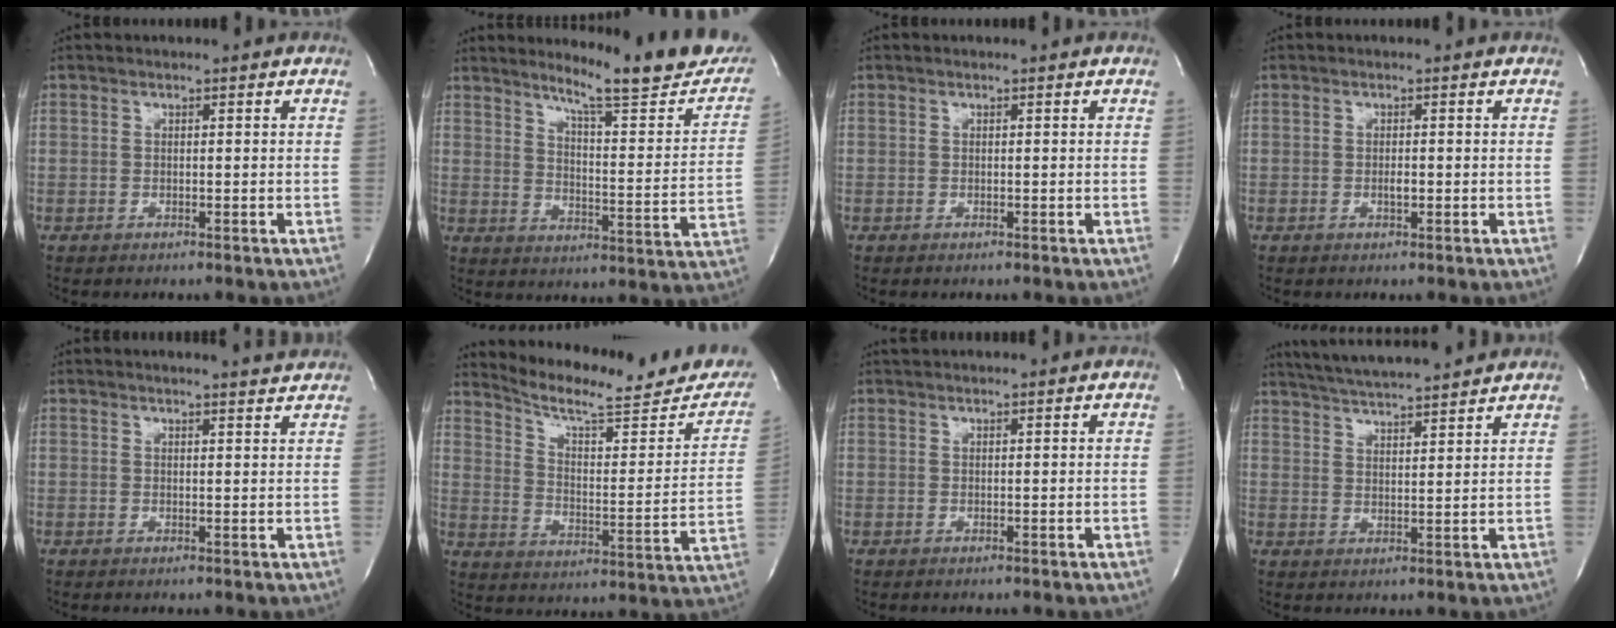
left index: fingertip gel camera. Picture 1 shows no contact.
{"total": 17.7, "force": [15.2, 1.5, 8.9], "torque": [-0.118, -0.065, 0.192]}
{"total": 0.0}
{"total": 0.9, "force": [-0.3, 0.3, 0.8], "torque": [-0.016, -0.003, -0.006]}
{"total": 3.4, "force": [3.3, -0.4, 0.6], "torque": [-0.016, -0.009, 0.030]}
{"total": 19.9, "force": [17.5, 4.2, 8.5], "torque": [-0.117, -0.024, 0.232]}
{"total": 3.1, "force": [2.9, 0.0, 1.0], "torque": [-0.011, 0.027, 0.042]}
{"total": 12.9, "force": [11.8, 0.4, 5.1], "torque": [-0.098, 0.016, 0.177]}